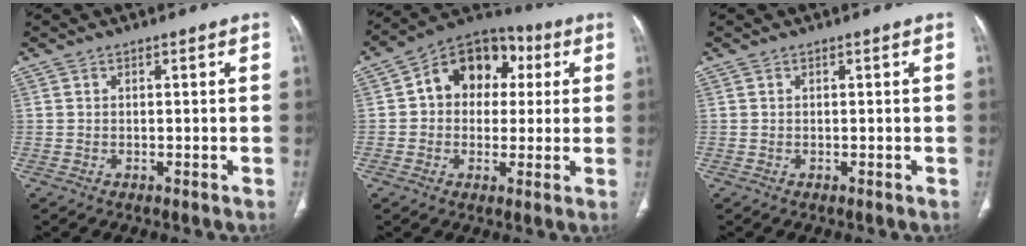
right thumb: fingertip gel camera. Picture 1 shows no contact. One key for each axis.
{"total": 13.5, "fx": 2.7, "fy": 10.5, "fz": 8.0, "tx": -0.074, "ty": 0.024, "tz": 0.029}
{"total": 0.0}